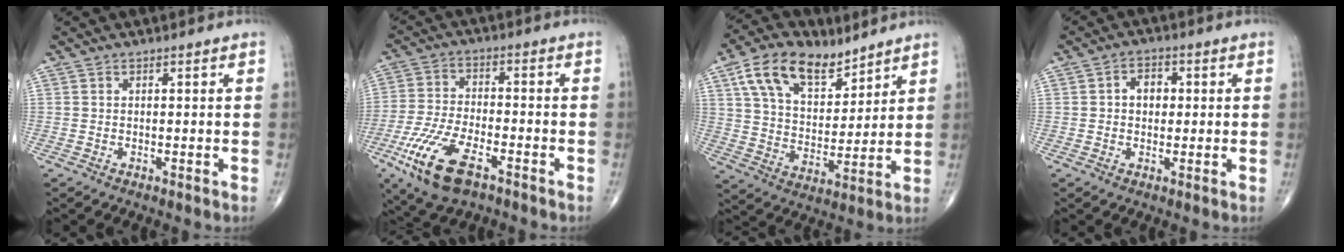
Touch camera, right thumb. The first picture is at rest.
{"total": 13.7, "force": [-7.1, 5.9, 10.2], "torque": [-0.211, 0.008, -0.131]}
{"total": 15.6, "force": [9.3, 8.7, 9.1], "torque": [-0.131, -0.033, 0.172]}
{"total": 4.2, "force": [0.5, 3.1, 2.7], "torque": [-0.028, 0.010, 0.004]}